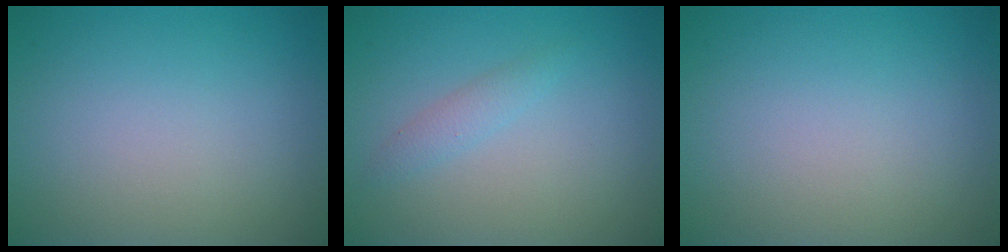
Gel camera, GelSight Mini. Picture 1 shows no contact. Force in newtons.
{"total": 1.3, "press": 1.3, "slide": 0.0}
{"total": 0.0}